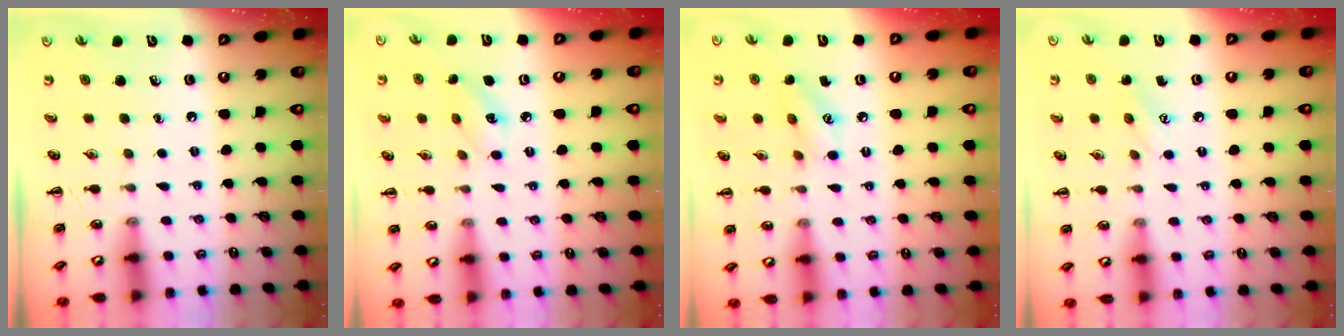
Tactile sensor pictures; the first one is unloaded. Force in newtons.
{"total": 5.4, "press": 5.2, "slide": 1.4}
{"total": 6.6, "press": 6.5, "slide": 1.0}
{"total": 5.6, "press": 5.4, "slide": 1.5}